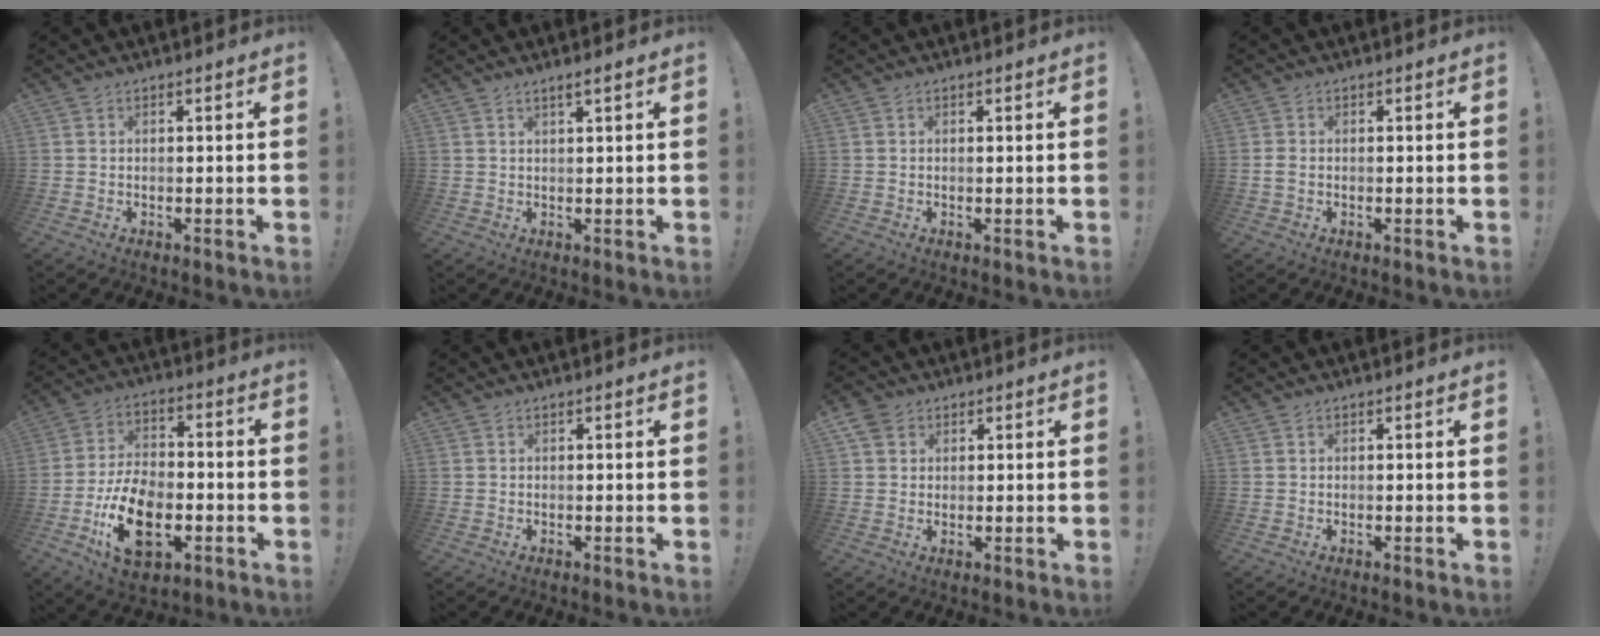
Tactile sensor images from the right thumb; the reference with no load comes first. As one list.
[{"total": 1.9, "force": [1.3, -0.1, 1.4], "torque": [-0.022, -0.003, 0.020]}, {"total": 0.0}, {"total": 1.8, "force": [-0.2, 0.9, 1.5], "torque": [-0.026, 0.005, -0.003]}, {"total": 17.9, "force": [-6.7, 10.8, 12.6], "torque": [-0.224, 0.038, -0.108]}, {"total": 0.0}, {"total": 4.4, "force": [2.3, 3.6, 1.1], "torque": [-0.025, -0.005, 0.045]}, {"total": 0.0}]